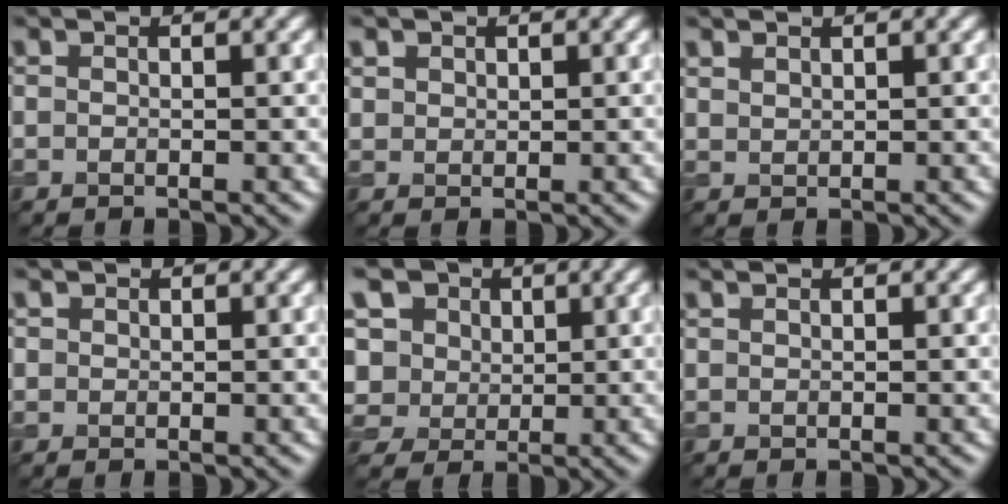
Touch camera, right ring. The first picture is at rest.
{"total": 1.2, "force": [0.7, 0.9, 0.2], "torque": [-0.005, -0.005, 0.019]}
{"total": 1.0, "force": [0.9, 0.4, 0.2], "torque": [-0.009, 0.000, 0.023]}
{"total": 0.7, "force": [0.3, 0.7, 0.0], "torque": [0.004, -0.002, 0.005]}
{"total": 13.4, "force": [6.2, 10.1, 6.3], "torque": [-0.161, 0.040, 0.094]}
{"total": 0.0}